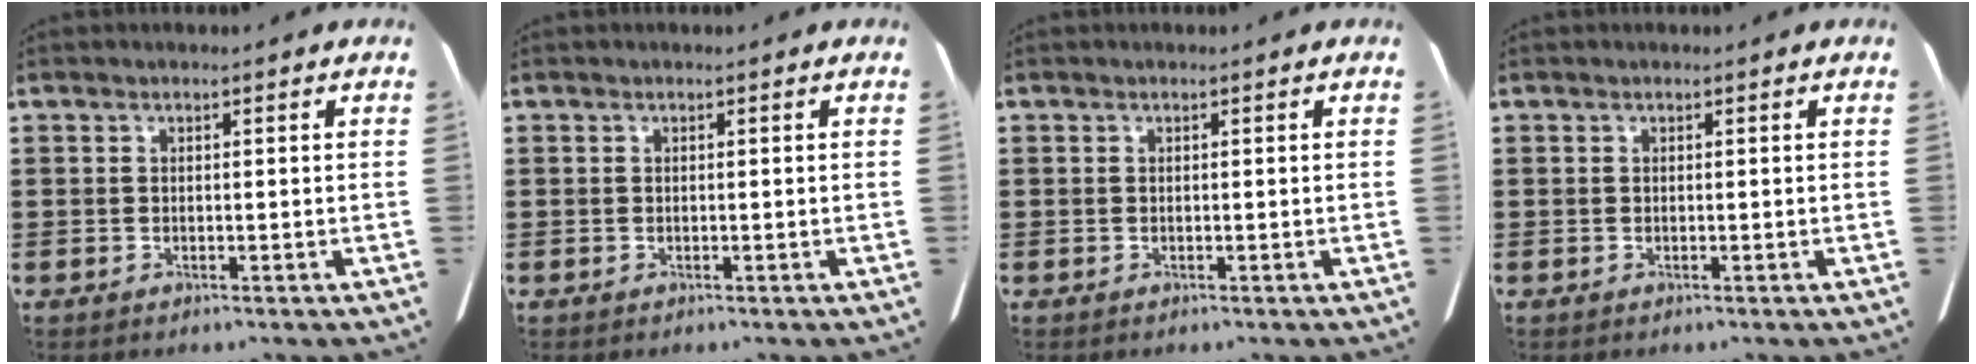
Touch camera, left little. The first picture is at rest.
{"total": 0.0}
{"total": 0.0}
{"total": 0.0}